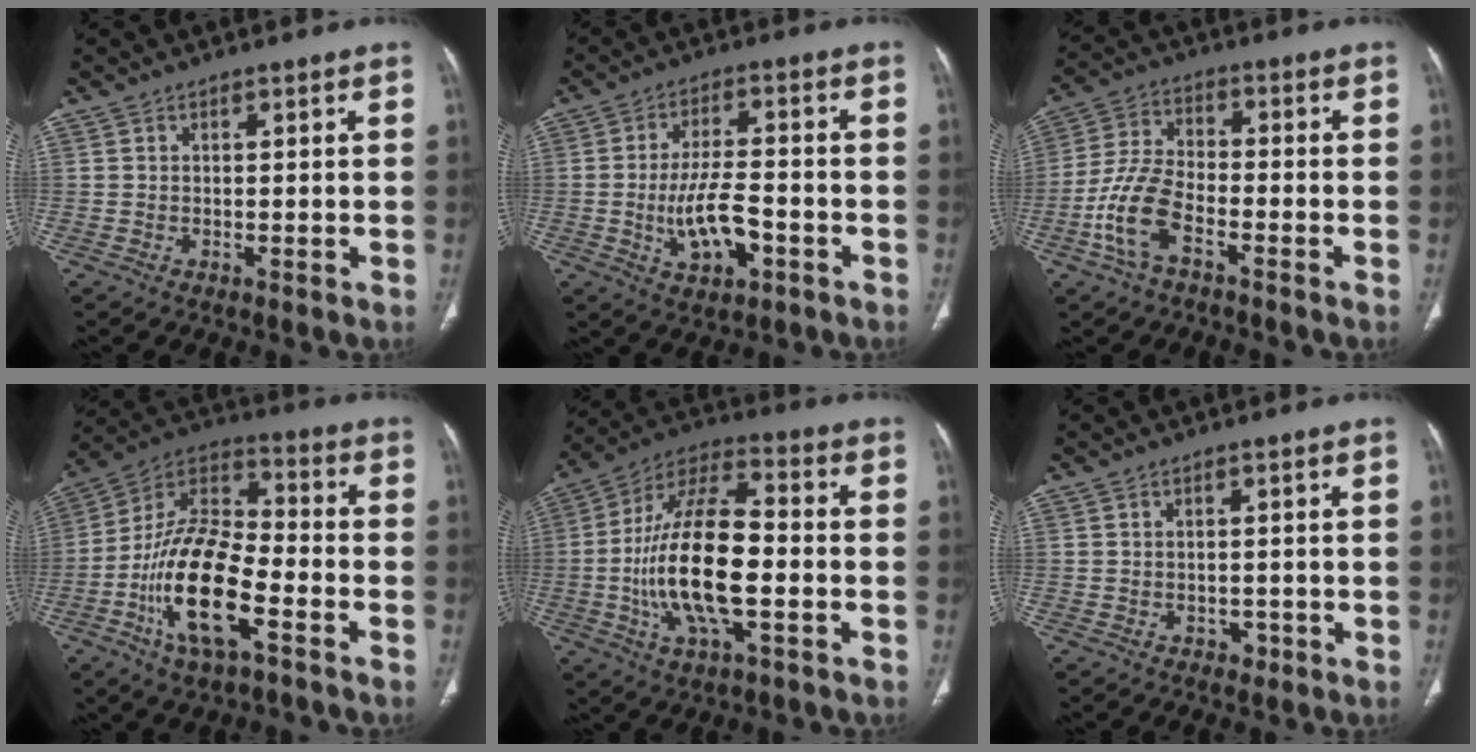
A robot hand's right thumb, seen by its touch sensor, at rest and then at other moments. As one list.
[{"total": 9.5, "force": [-2.9, 4.3, 8.0], "torque": [-0.142, 0.016, -0.049]}, {"total": 9.8, "force": [-4.5, 4.7, 7.3], "torque": [-0.159, 0.029, -0.090]}, {"total": 19.0, "force": [-7.0, 8.1, 15.7], "torque": [-0.287, 0.044, -0.128]}, {"total": 19.8, "force": [-3.3, 8.1, 17.7], "torque": [-0.336, 0.029, -0.061]}, {"total": 1.5, "force": [-0.8, 1.2, 0.6], "torque": [-0.002, 0.003, -0.009]}]